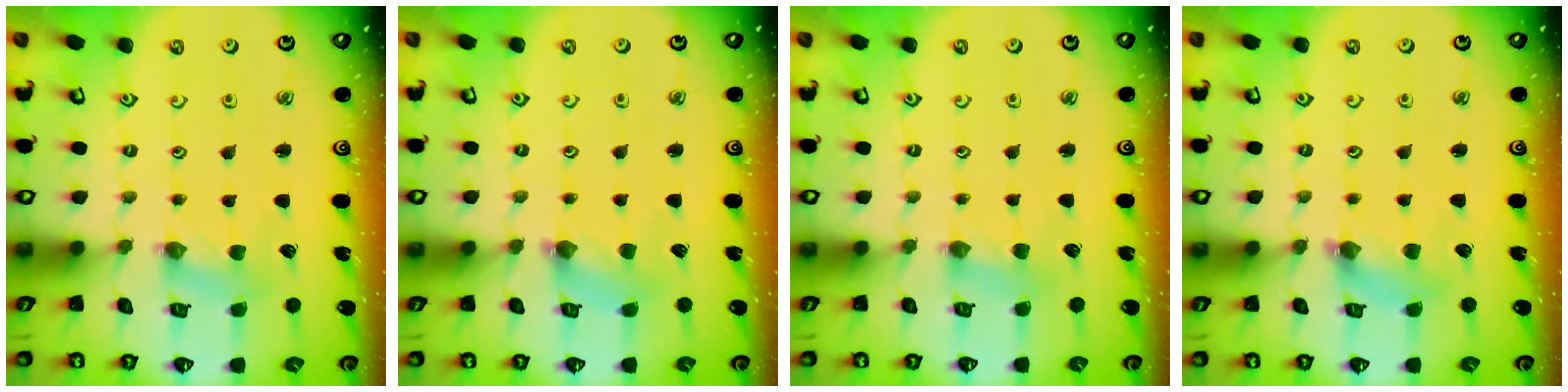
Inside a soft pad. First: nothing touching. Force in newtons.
{"total": 1.5, "press": 1.5, "slide": 0.2}
{"total": 2.8, "press": 2.8, "slide": 0.4}
{"total": 3.6, "press": 3.5, "slide": 0.4}